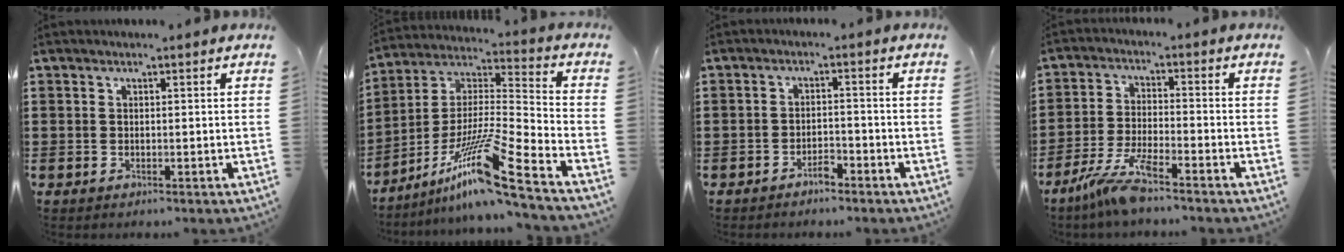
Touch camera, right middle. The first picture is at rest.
{"total": 15.2, "force": [-9.8, 0.8, 11.7], "torque": [-0.227, -0.001, -0.183]}
{"total": 2.3, "force": [-2.0, 0.5, 1.0], "torque": [-0.022, 0.003, -0.041]}
{"total": 6.7, "force": [-5.3, 0.2, 4.1], "torque": [-0.099, -0.018, -0.105]}